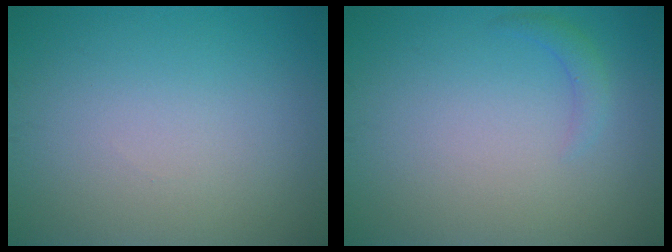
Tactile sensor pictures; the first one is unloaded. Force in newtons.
{"total": 1.2, "press": 1.2, "slide": 0.2}